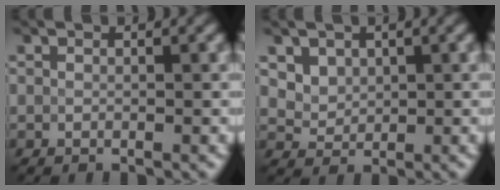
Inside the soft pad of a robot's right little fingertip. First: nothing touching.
{"total": 3.2, "force": [1.7, 2.3, 1.4], "torque": [-0.021, 0.009, 0.039]}